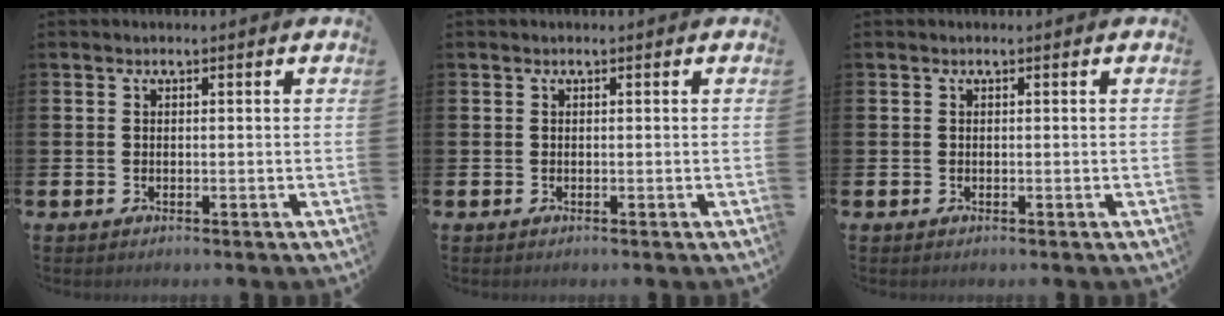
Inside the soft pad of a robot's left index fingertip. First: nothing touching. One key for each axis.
{"total": 0.0}
{"total": 0.0}